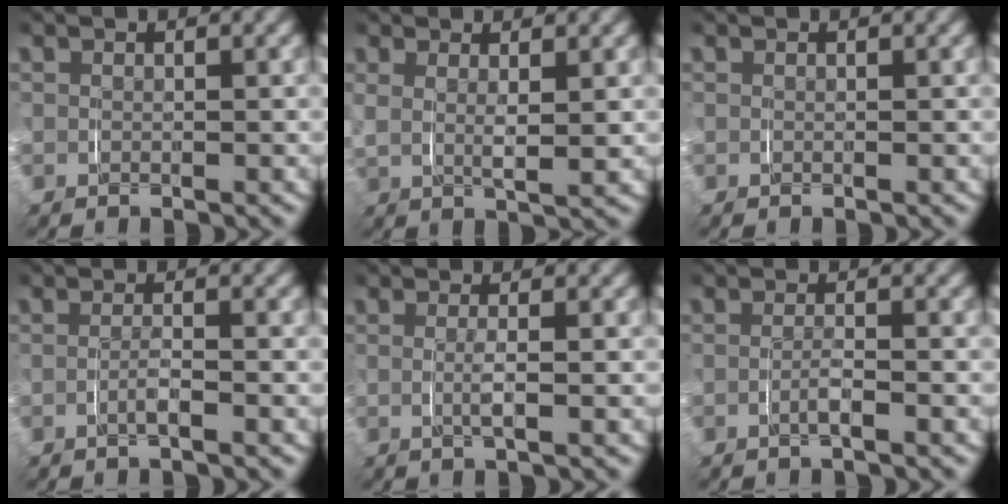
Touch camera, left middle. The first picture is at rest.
{"total": 2.5, "force": [1.1, 1.0, 2.1], "torque": [-0.055, -0.009, 0.024]}
{"total": 0.0}
{"total": 1.2, "force": [-0.7, -0.1, 0.9], "torque": [-0.020, -0.003, -0.013]}
{"total": 1.4, "force": [-0.1, -0.2, 1.4], "torque": [-0.028, -0.004, 0.000]}
{"total": 1.2, "force": [-0.8, -0.1, 0.9], "torque": [-0.020, -0.004, -0.014]}